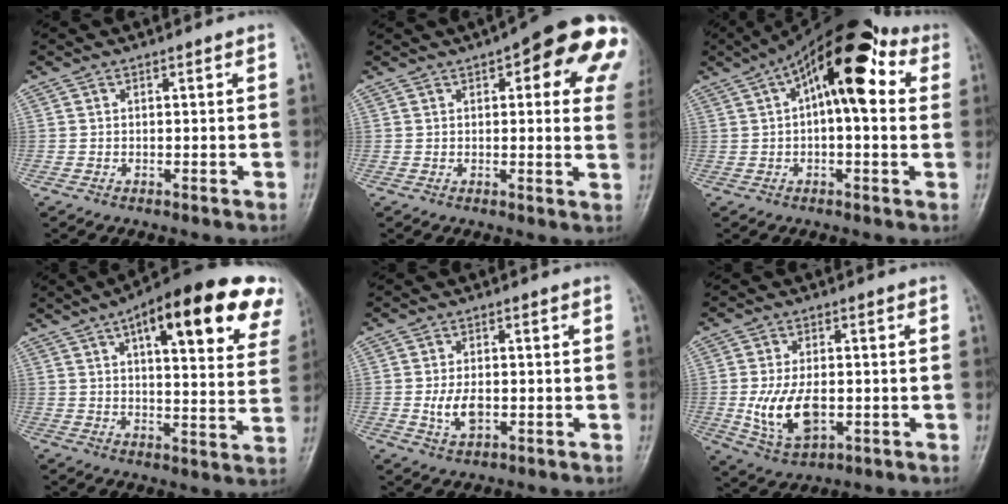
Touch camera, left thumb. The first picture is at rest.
{"total": 19.8, "force": [7.8, 6.9, 16.9], "torque": [-0.183, 0.001, 0.083]}
{"total": 16.9, "force": [4.8, 7.2, 14.5], "torque": [-0.206, 0.038, 0.061]}
{"total": 24.5, "force": [12.5, 7.9, 19.5], "torque": [-0.239, -0.010, 0.163]}
{"total": 4.6, "force": [-0.8, 2.6, 3.7], "torque": [-0.069, 0.000, -0.011]}
{"total": 9.8, "force": [-1.6, 5.5, 7.9], "torque": [-0.145, -0.003, -0.018]}